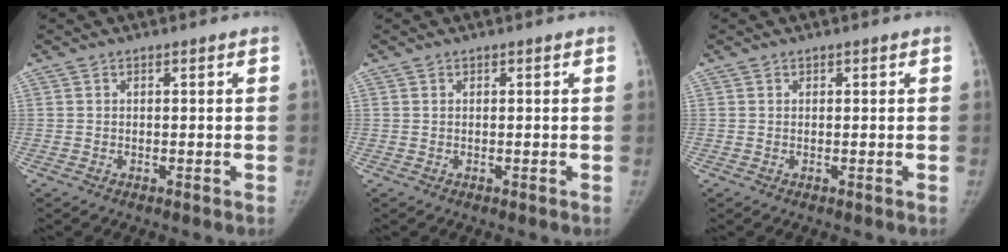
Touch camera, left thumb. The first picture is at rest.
{"total": 0.0}
{"total": 0.0}